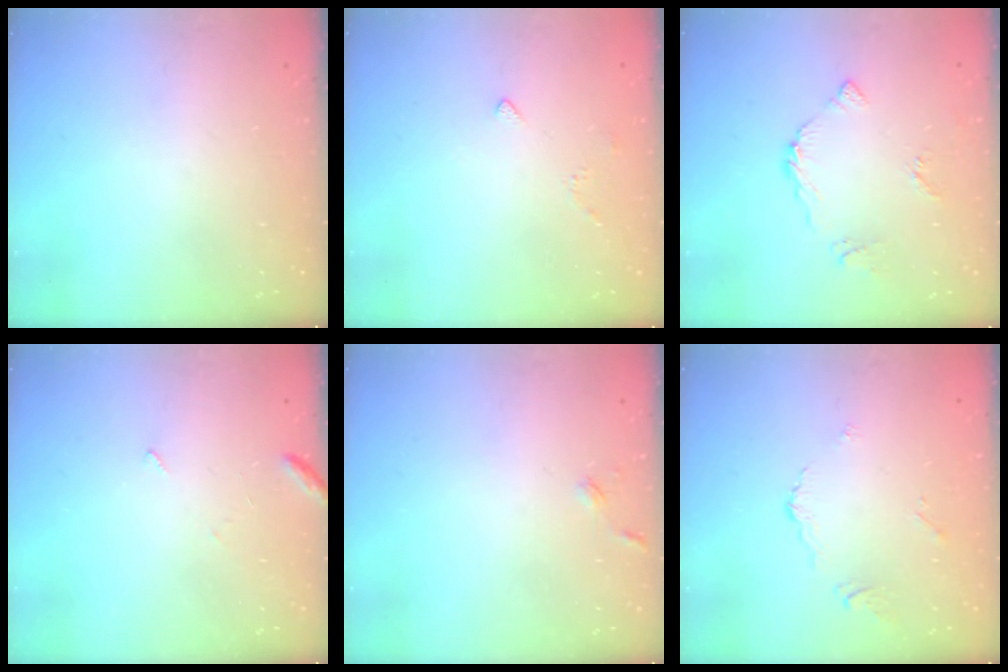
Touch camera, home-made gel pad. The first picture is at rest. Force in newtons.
{"total": 3.0, "press": 2.9, "slide": 0.7}
{"total": 5.6, "press": 5.6, "slide": 0.2}
{"total": 4.0, "press": 4.0, "slide": 0.4}
{"total": 3.2, "press": 3.2, "slide": 0.4}
{"total": 3.0, "press": 2.9, "slide": 0.8}